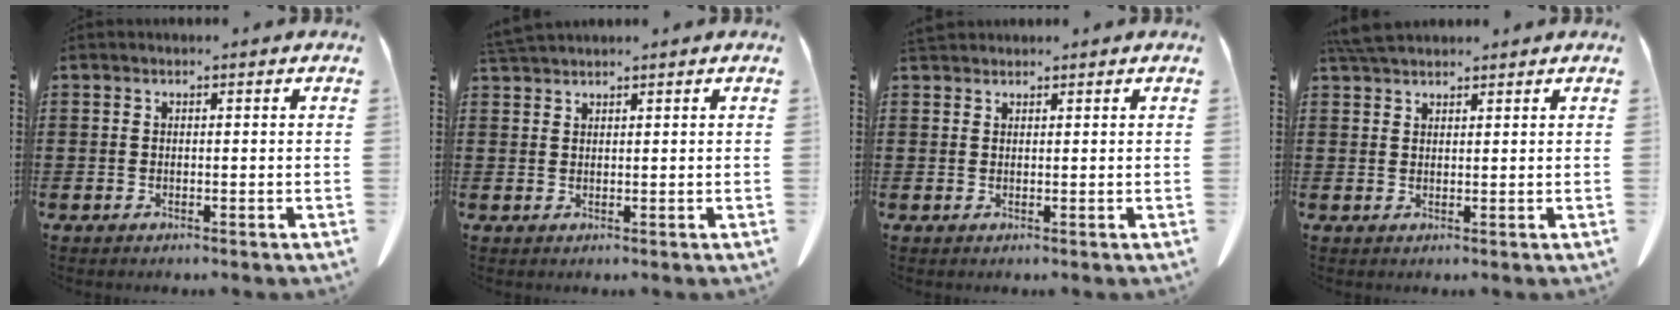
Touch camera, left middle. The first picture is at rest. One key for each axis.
{"total": 1.9, "fx": 1.9, "fy": 0.0, "fz": 0.4, "tx": -0.014, "ty": 0.000, "tz": 0.039}
{"total": 1.4, "fx": 1.3, "fy": 0.3, "fz": 0.3, "tx": -0.010, "ty": 0.000, "tz": 0.028}
{"total": 3.5, "fx": 3.2, "fy": 0.7, "fz": 1.3, "tx": -0.035, "ty": -0.003, "tz": 0.063}